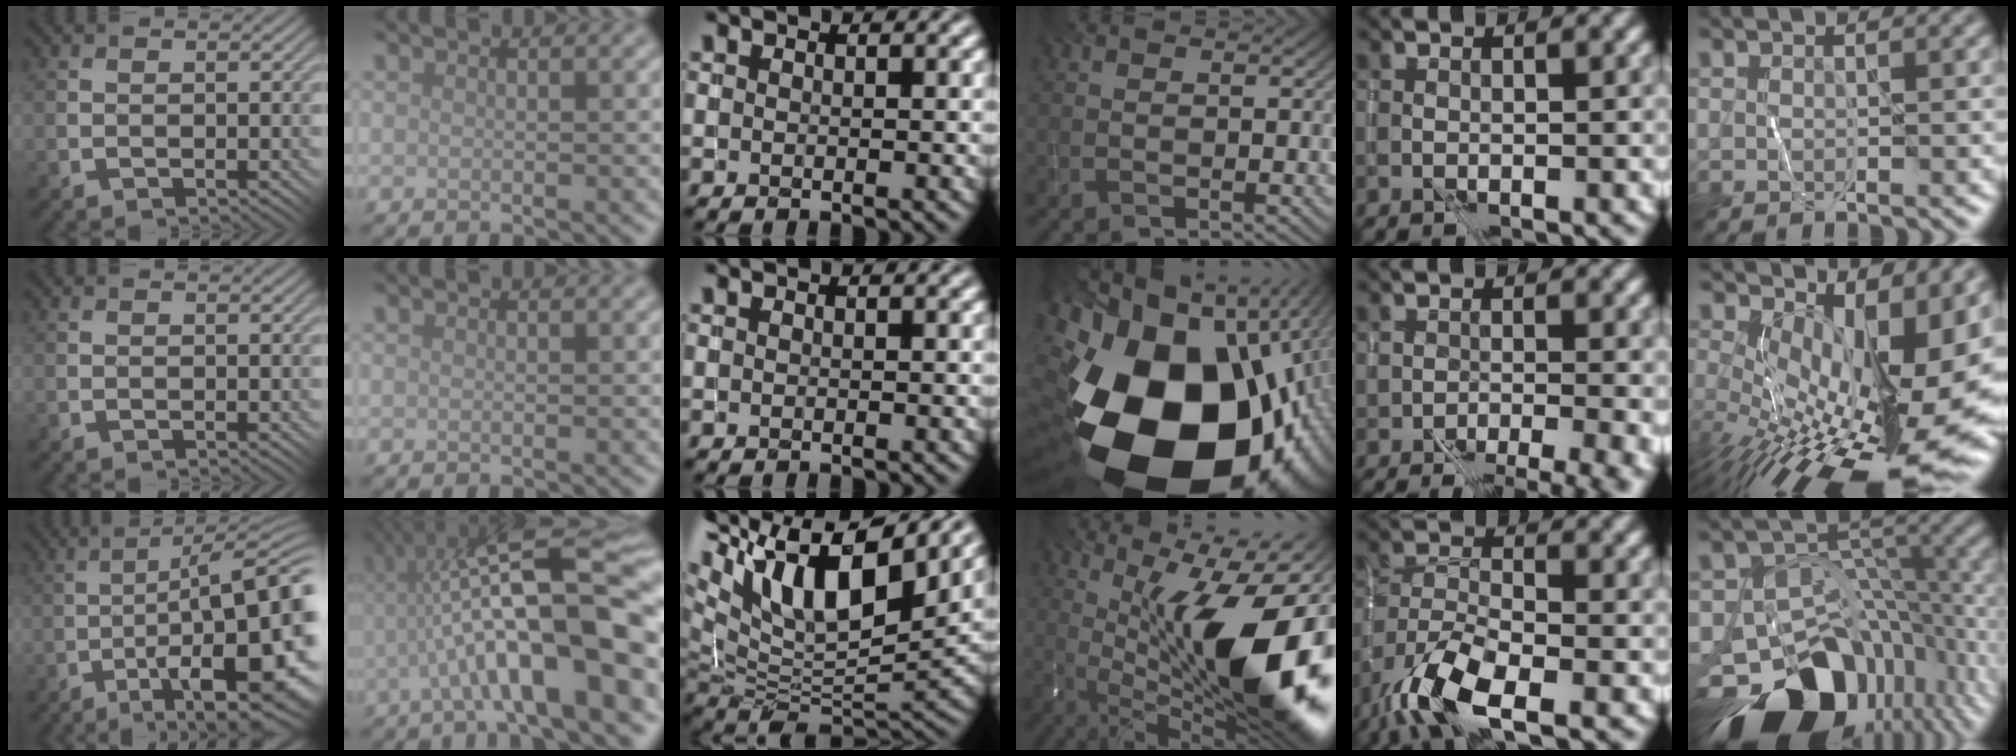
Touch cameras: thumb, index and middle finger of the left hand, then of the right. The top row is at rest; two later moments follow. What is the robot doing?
{"motion": "wrap", "object": "thread"}